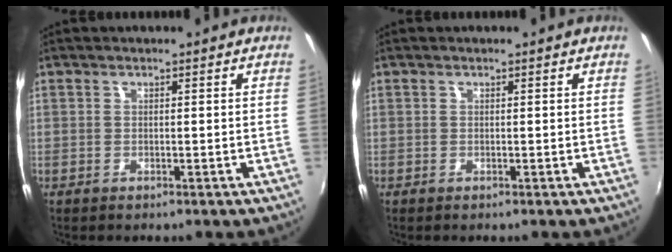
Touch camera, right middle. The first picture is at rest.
{"total": 0.0}